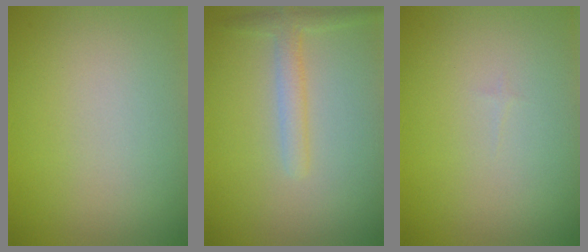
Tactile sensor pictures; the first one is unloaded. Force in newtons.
{"total": 2.1, "press": 2.1, "slide": 0.1}
{"total": 0.0}